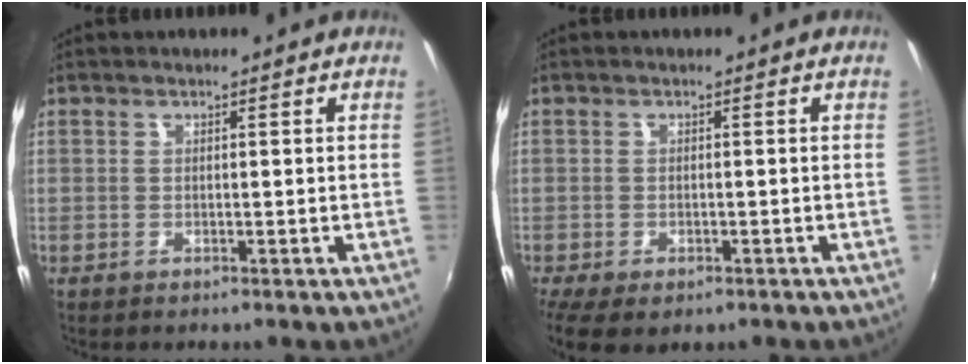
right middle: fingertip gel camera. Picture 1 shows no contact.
{"total": 7.0, "force": [-4.2, 3.4, 4.5], "torque": [-0.101, -0.031, -0.065]}